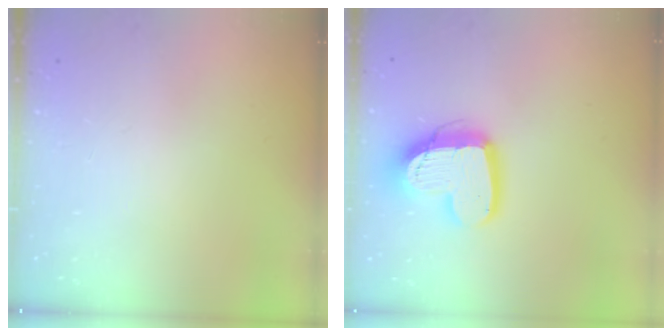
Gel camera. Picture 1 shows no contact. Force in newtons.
{"total": 15.5, "press": 15.4, "slide": 1.4}